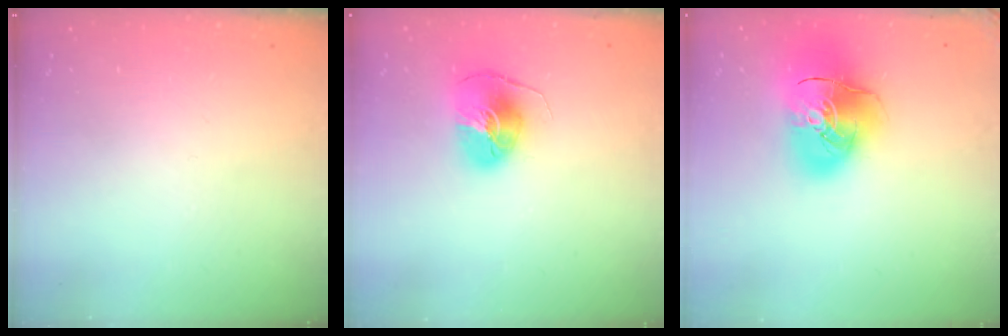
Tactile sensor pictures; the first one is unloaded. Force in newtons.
{"total": 8.1, "press": 8.1, "slide": 0.3}
{"total": 18.1, "press": 17.9, "slide": 2.7}